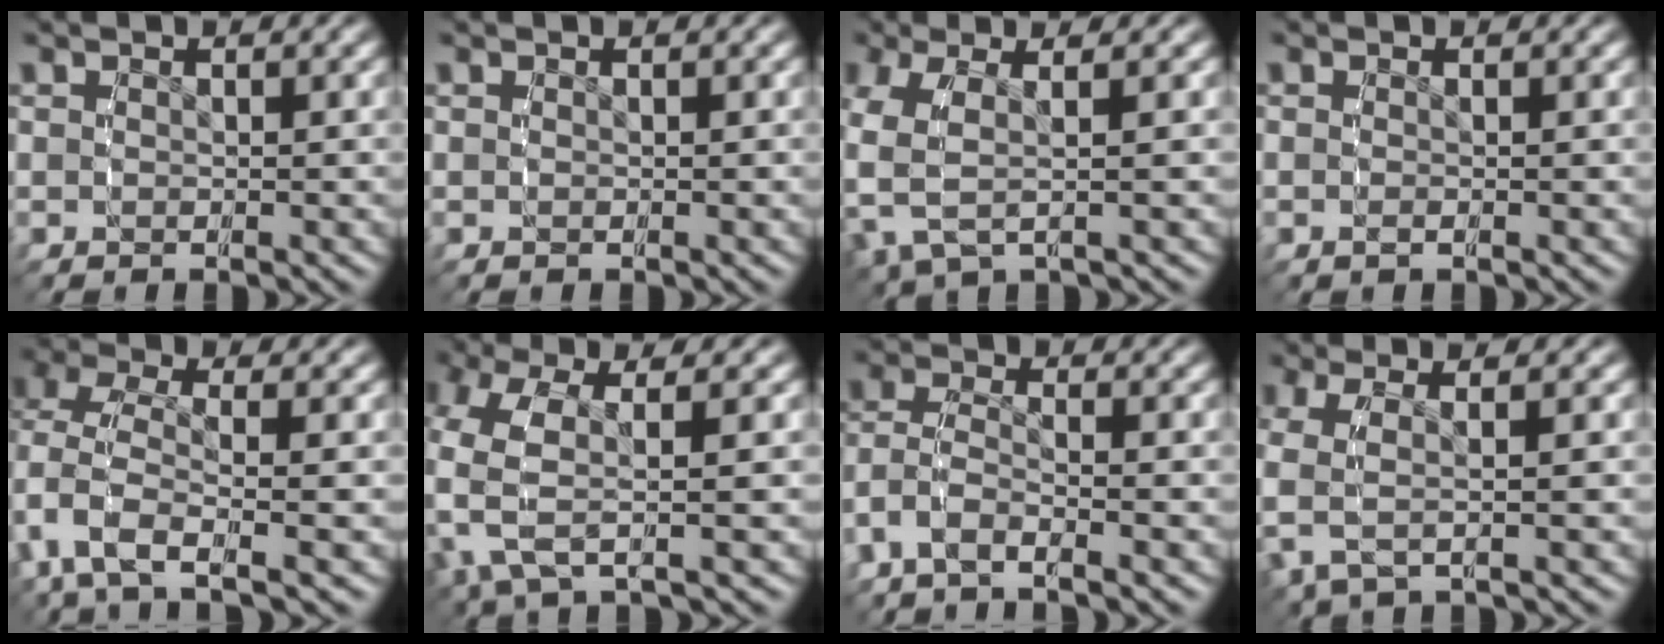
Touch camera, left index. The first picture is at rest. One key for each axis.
{"total": 0.0}
{"total": 6.5, "fx": 0.3, "fy": 4.5, "fz": 4.7, "tx": -0.120, "ty": -0.001, "tz": 0.005}
{"total": 0.6, "fx": -0.3, "fy": 0.3, "fz": 0.4, "tx": -0.012, "ty": 0.001, "tz": -0.006}
{"total": 5.4, "fx": -1.1, "fy": 3.3, "fz": 4.1, "tx": -0.121, "ty": -0.026, "tz": -0.007}
{"total": 5.3, "fx": 0.8, "fy": 2.9, "fz": 4.4, "tx": -0.128, "ty": -0.001, "tz": 0.018}
{"total": 3.7, "fx": -1.2, "fy": 2.9, "fz": 2.0, "tx": -0.068, "ty": -0.019, "tz": -0.018}
{"total": 4.3, "fx": 0.8, "fy": 2.4, "fz": 3.6, "tx": -0.086, "ty": 0.010, "tz": 0.009}